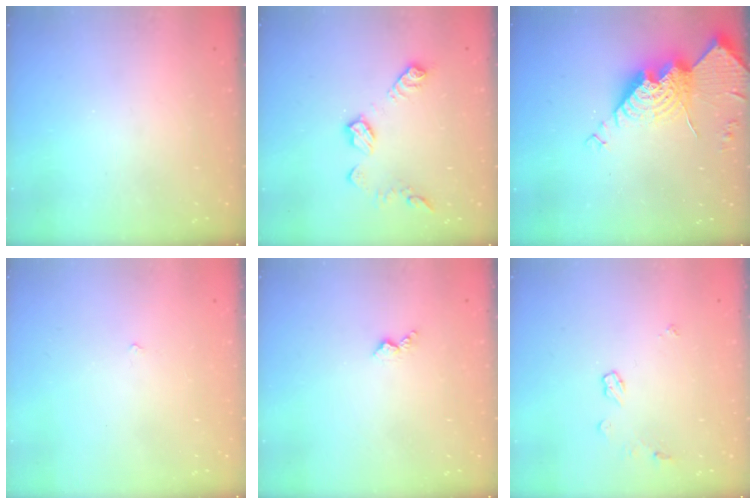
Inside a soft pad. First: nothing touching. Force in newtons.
{"total": 10.9, "press": 10.9, "slide": 0.7}
{"total": 16.7, "press": 16.6, "slide": 1.5}
{"total": 2.1, "press": 2.1, "slide": 0.4}
{"total": 2.7, "press": 2.6, "slide": 0.5}
{"total": 5.0, "press": 5.0, "slide": 0.4}